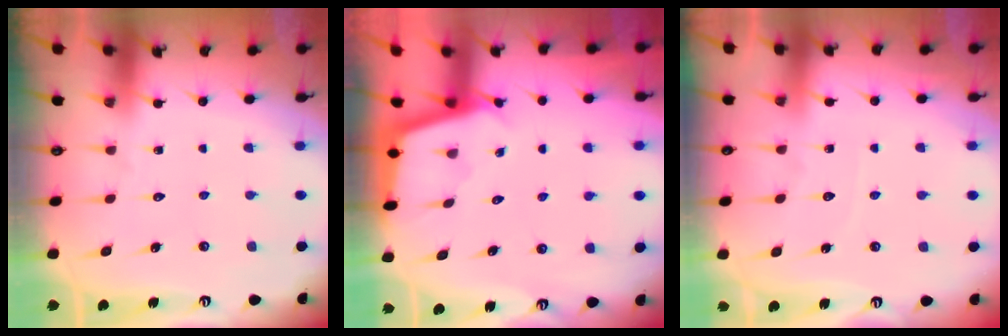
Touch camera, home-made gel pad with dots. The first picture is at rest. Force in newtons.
{"total": 2.4, "press": 2.4, "slide": 0.2}
{"total": 3.6, "press": 3.6, "slide": 0.6}